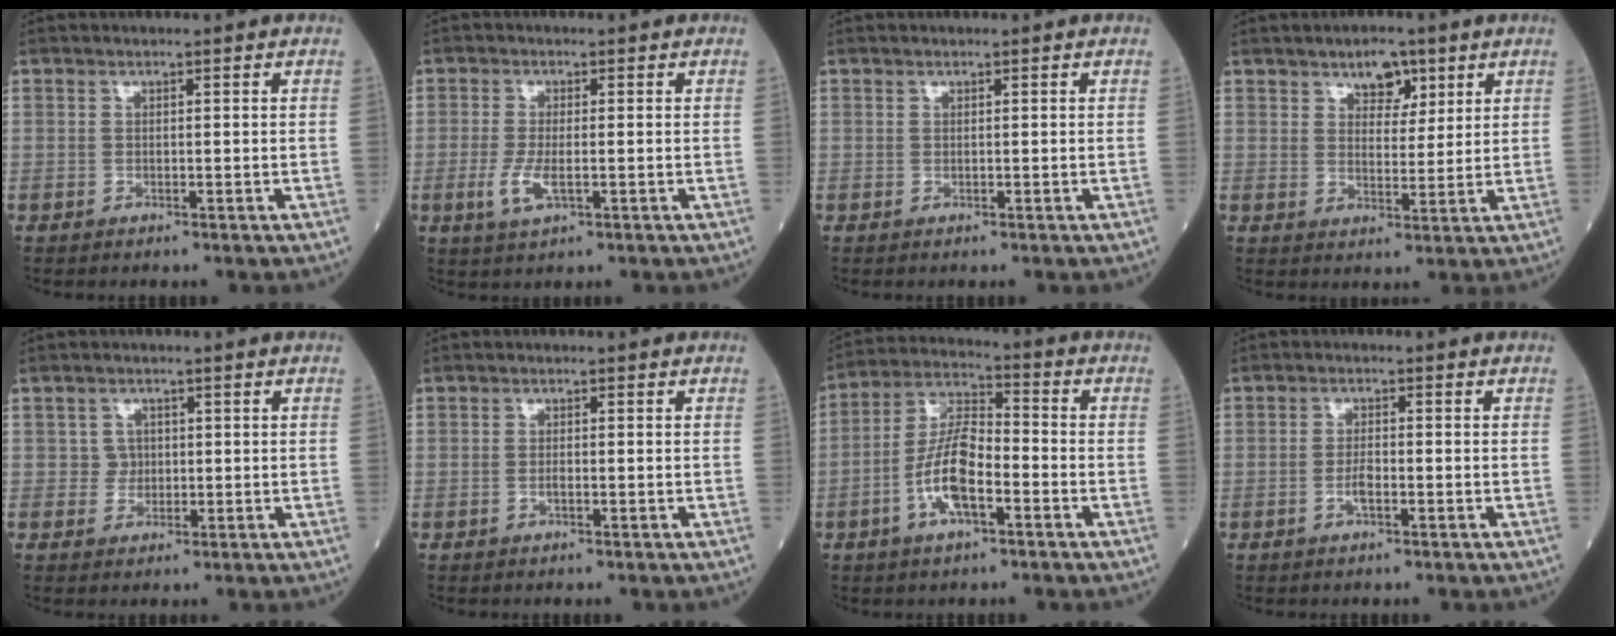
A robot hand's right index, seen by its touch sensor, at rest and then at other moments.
{"total": 4.0, "force": [-1.1, 1.0, 3.7], "torque": [-0.089, -0.009, -0.017]}
{"total": 0.0}
{"total": 5.0, "force": [3.0, 2.8, 2.8], "torque": [-0.035, 0.006, 0.046]}
{"total": 1.9, "force": [0.2, 1.9, 0.1], "torque": [0.003, 0.004, 0.002]}
{"total": 0.6, "force": [-0.3, 0.2, 0.6], "torque": [-0.013, 0.001, -0.004]}
{"total": 9.7, "force": [-3.3, 3.1, 8.6], "torque": [-0.179, 0.012, -0.065]}
{"total": 2.0, "force": [-0.8, 0.5, 1.8], "torque": [-0.034, 0.002, -0.015]}